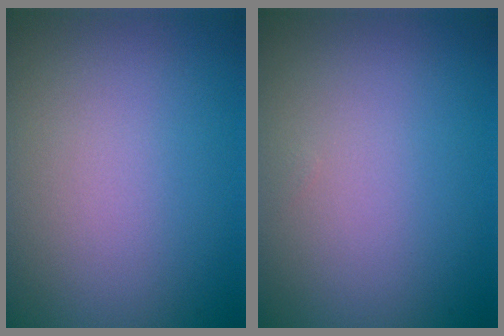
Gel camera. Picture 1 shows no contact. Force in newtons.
{"total": 0.0}